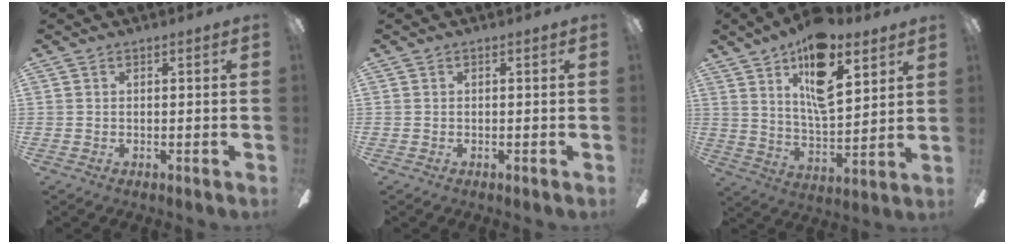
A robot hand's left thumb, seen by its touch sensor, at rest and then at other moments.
{"total": 0.0}
{"total": 17.2, "force": [10.4, 6.8, 11.9], "torque": [-0.201, -0.044, 0.173]}